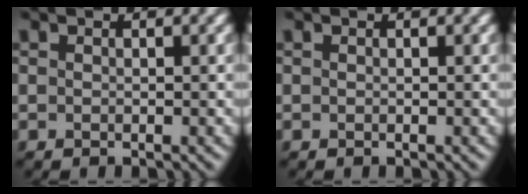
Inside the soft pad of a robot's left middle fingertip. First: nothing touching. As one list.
[{"total": 0.0}]